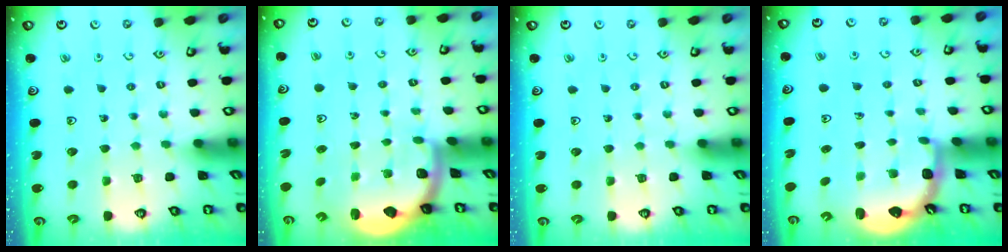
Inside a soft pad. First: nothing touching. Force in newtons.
{"total": 2.0, "press": 2.0, "slide": 0.5}
{"total": 0.0}
{"total": 2.8, "press": 2.2, "slide": 1.8}